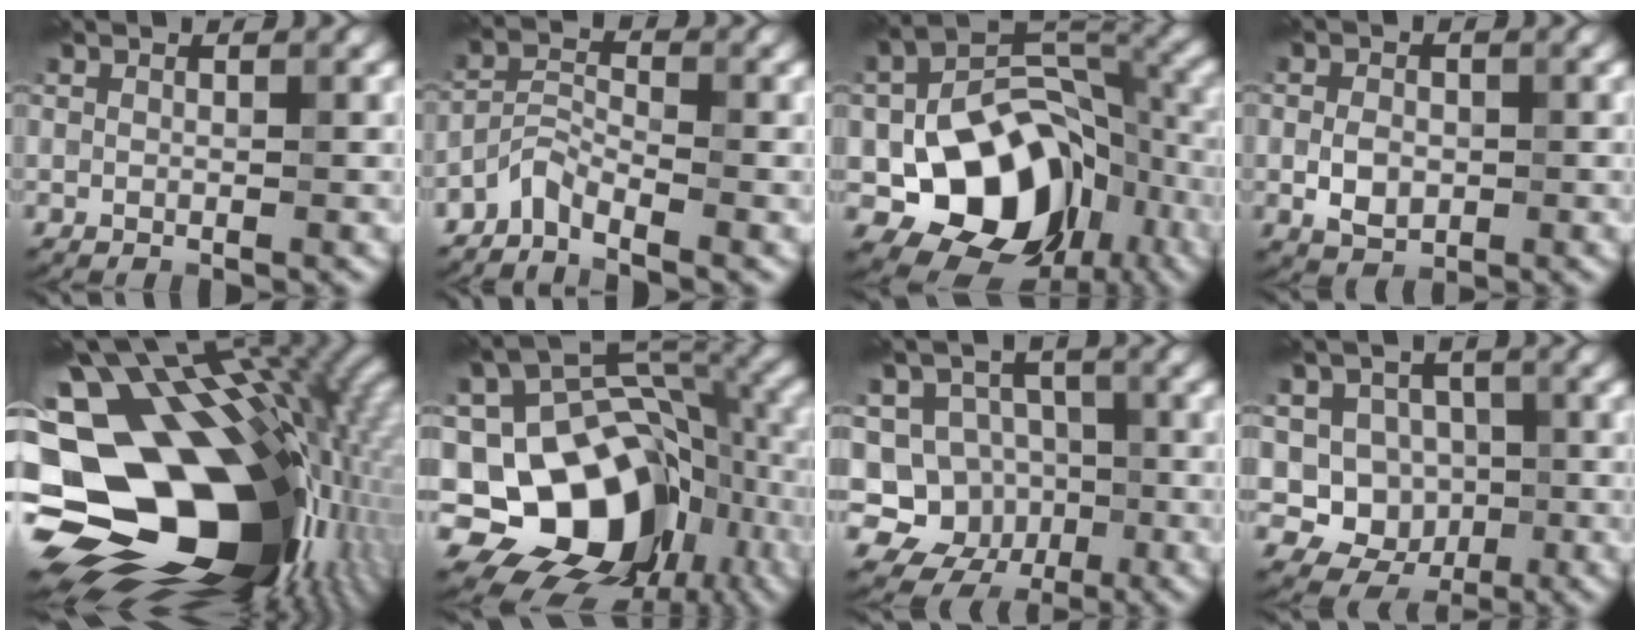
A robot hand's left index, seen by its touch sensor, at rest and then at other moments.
{"total": 2.5, "force": [-2.4, 0.1, 0.8], "torque": [-0.021, 0.012, -0.051]}
{"total": 12.3, "force": [-4.6, 8.5, 7.6], "torque": [-0.123, -0.006, -0.078]}
{"total": 2.6, "force": [-0.7, 1.7, 1.8], "torque": [-0.038, 0.000, -0.012]}
{"total": 20.9, "force": [-2.6, 13.3, 15.9], "torque": [-0.281, -0.018, -0.028]}
{"total": 14.4, "force": [-4.7, 10.2, 9.0], "torque": [-0.131, -0.003, -0.083]}
{"total": 8.9, "force": [-2.8, 7.9, 2.9], "torque": [-0.053, 0.021, -0.058]}
{"total": 7.0, "force": [-0.8, 6.4, 2.5], "torque": [-0.038, 0.017, -0.036]}